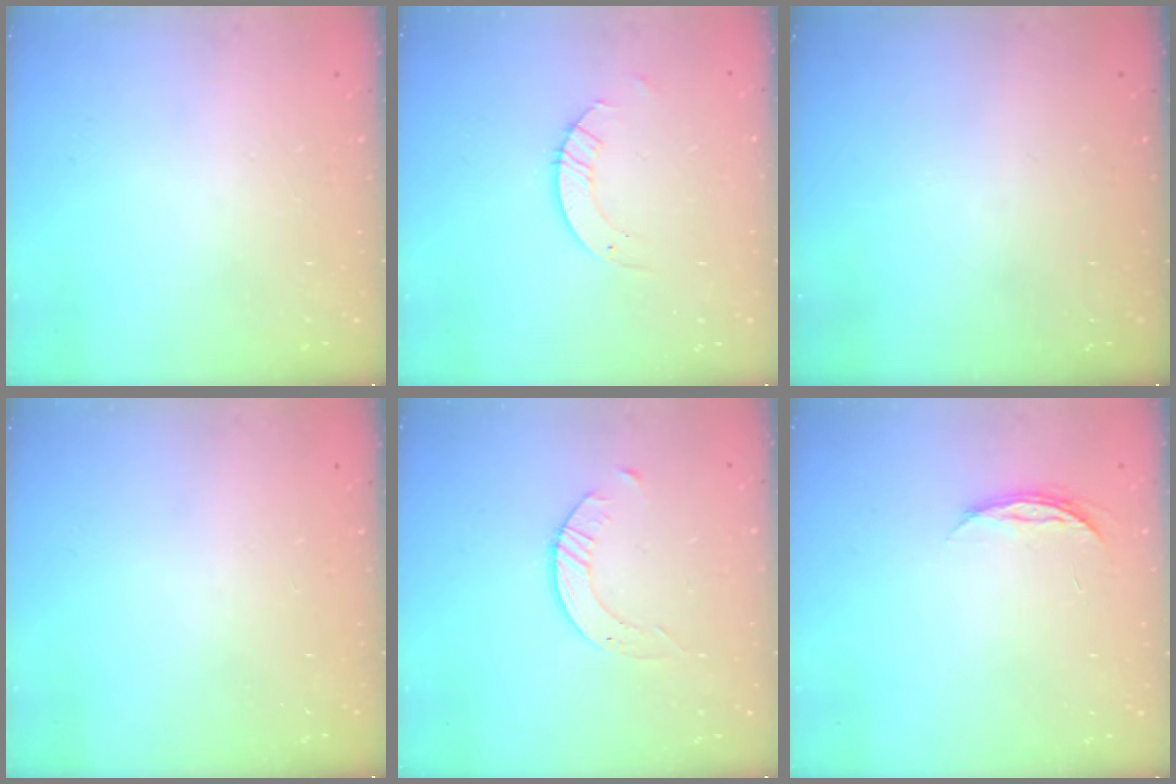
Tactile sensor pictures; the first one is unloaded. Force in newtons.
{"total": 3.7, "press": 3.7, "slide": 0.2}
{"total": 0.0}
{"total": 0.0}
{"total": 2.6, "press": 2.6, "slide": 0.3}
{"total": 4.2, "press": 4.1, "slide": 0.5}